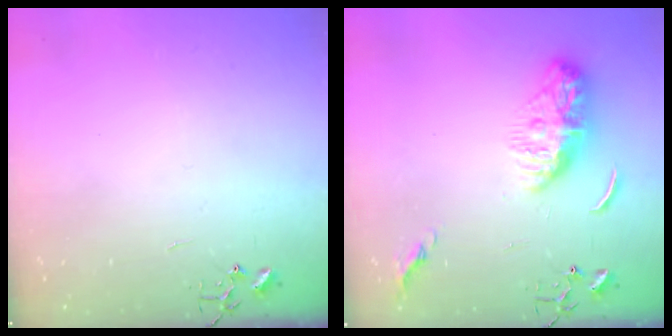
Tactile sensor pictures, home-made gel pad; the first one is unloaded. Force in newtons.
{"total": 10.0, "press": 10.0, "slide": 1.0}